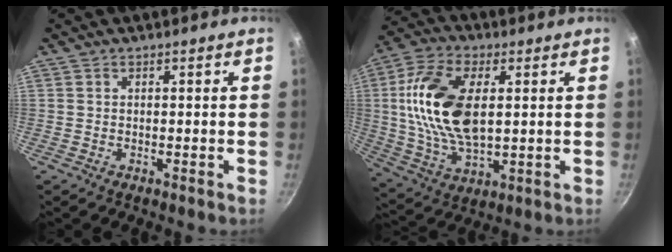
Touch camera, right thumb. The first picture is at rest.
{"total": 18.2, "force": [2.8, 9.7, 15.1], "torque": [-0.287, -0.002, 0.050]}